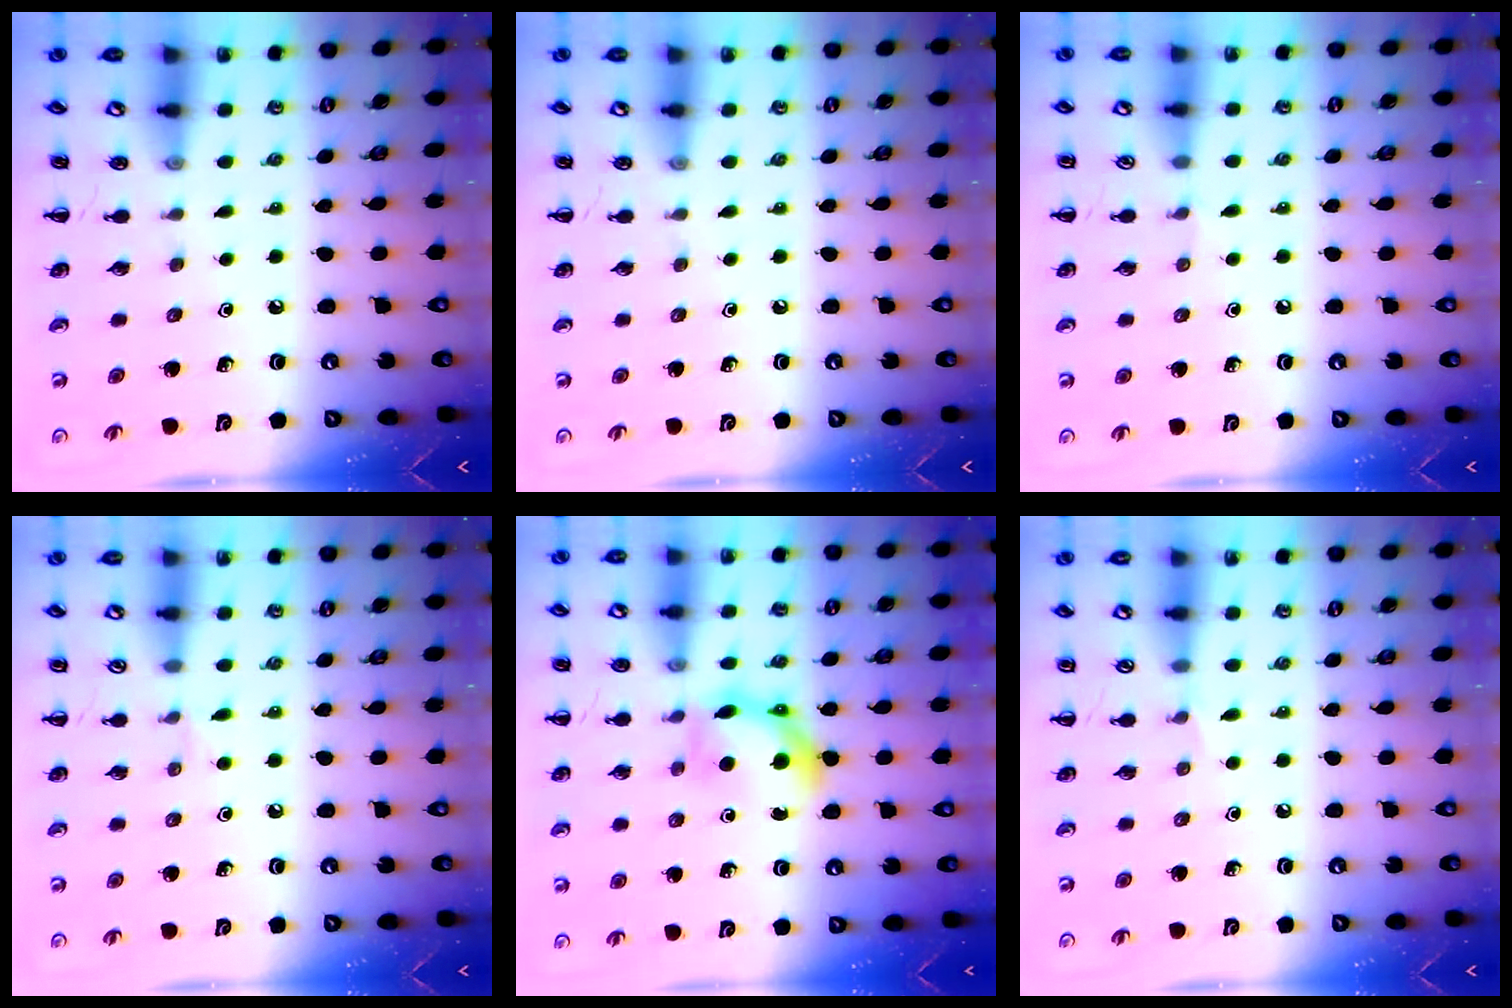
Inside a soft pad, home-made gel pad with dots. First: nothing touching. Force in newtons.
{"total": 0.0}
{"total": 2.9, "press": 2.8, "slide": 1.0}
{"total": 3.8, "press": 3.5, "slide": 1.5}
{"total": 8.2, "press": 8.1, "slide": 1.2}
{"total": 3.3, "press": 3.1, "slide": 1.2}